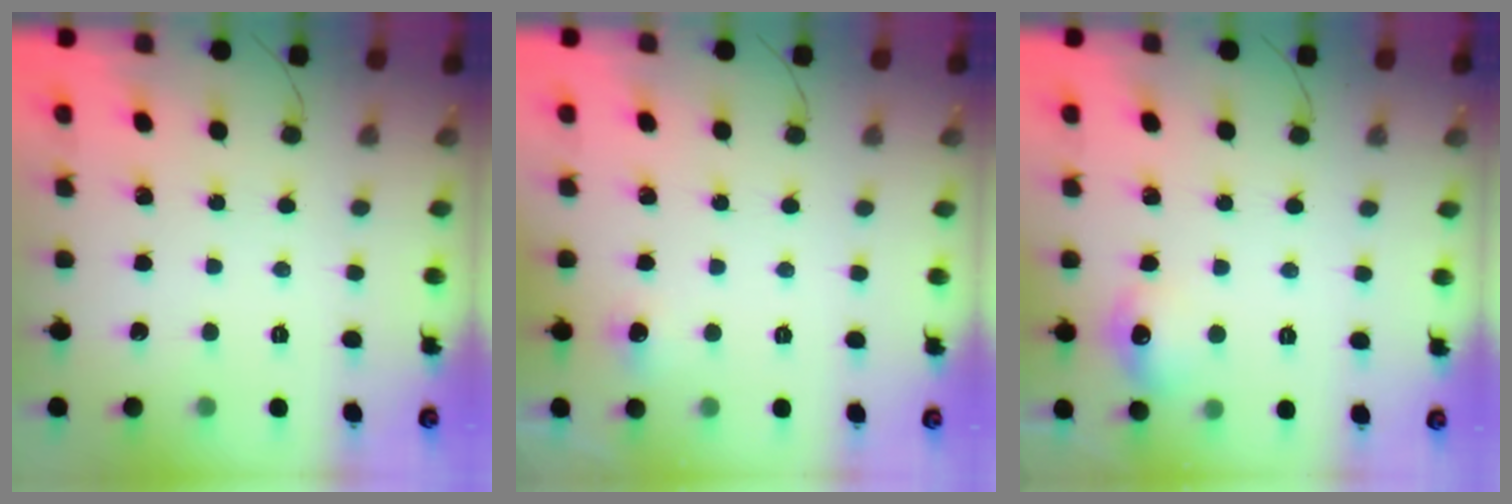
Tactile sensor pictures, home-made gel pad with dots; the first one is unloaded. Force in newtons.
{"total": 4.0, "press": 3.7, "slide": 1.6}
{"total": 8.2, "press": 8.1, "slide": 1.2}